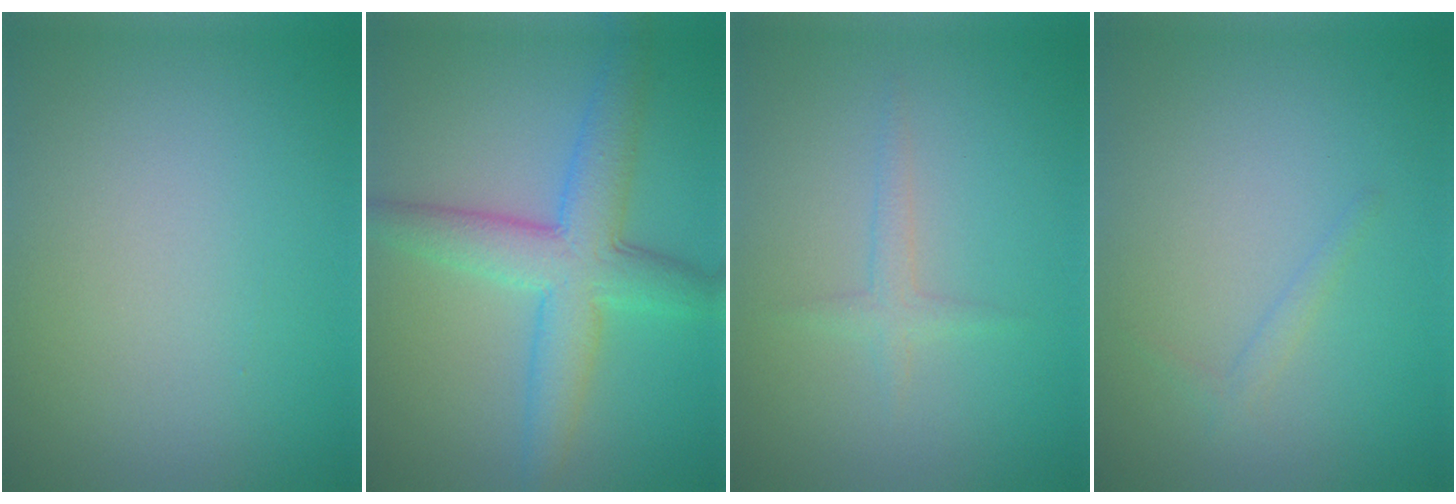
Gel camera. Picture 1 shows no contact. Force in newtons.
{"total": 6.0, "press": 6.0, "slide": 0.2}
{"total": 1.3, "press": 1.3, "slide": 0.1}
{"total": 0.8, "press": 0.8, "slide": 0.1}